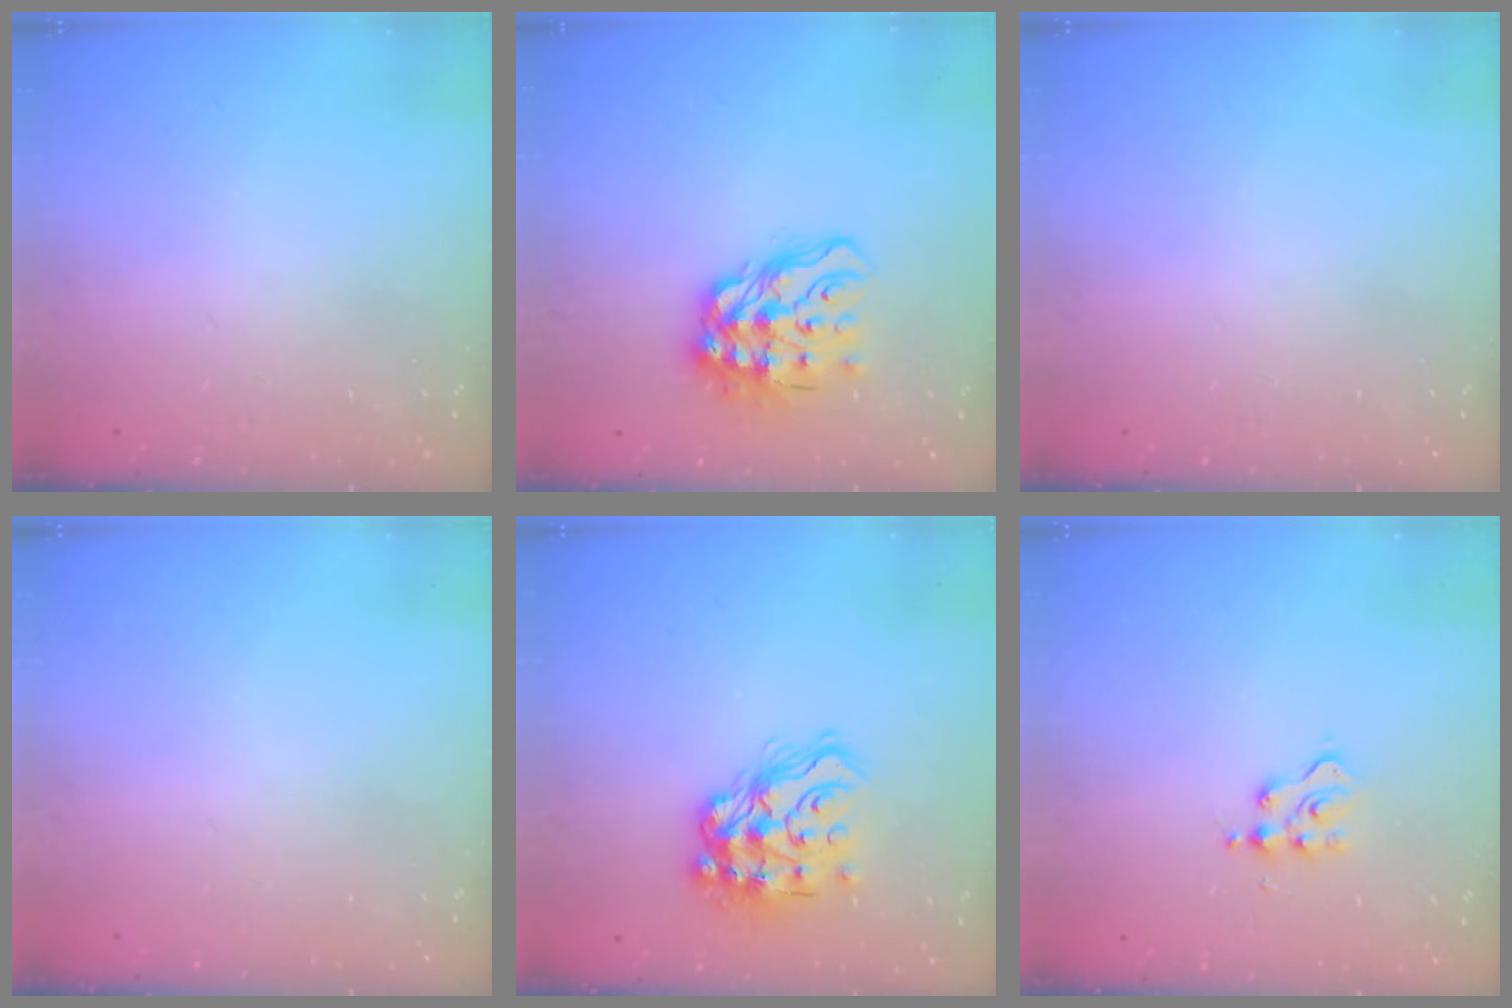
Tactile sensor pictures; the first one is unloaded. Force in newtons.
{"total": 14.6, "press": 14.5, "slide": 2.0}
{"total": 0.0}
{"total": 0.0}
{"total": 16.0, "press": 15.9, "slide": 1.2}
{"total": 3.3, "press": 3.2, "slide": 0.5}